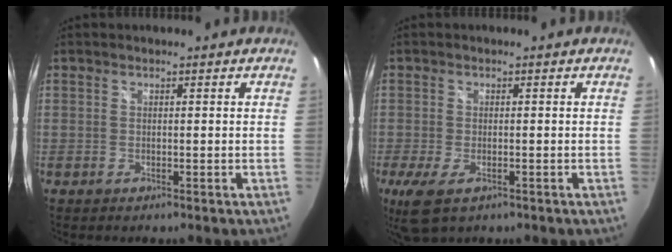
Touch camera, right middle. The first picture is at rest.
{"total": 6.0, "force": [-2.9, 2.8, 4.4], "torque": [-0.095, -0.023, -0.050]}